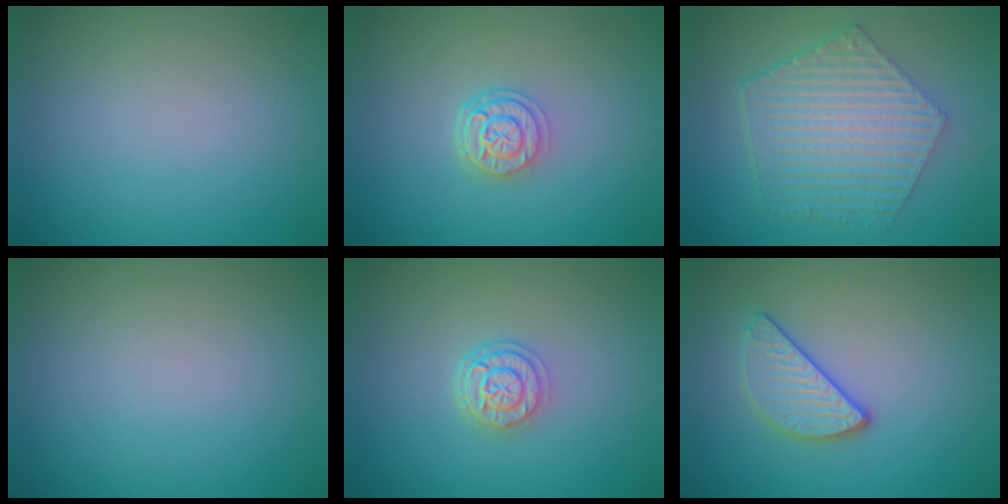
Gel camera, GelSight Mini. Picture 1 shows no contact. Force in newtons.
{"total": 2.6, "press": 2.1, "slide": 1.5}
{"total": 6.7, "press": 4.9, "slide": 4.6}
{"total": 0.0}
{"total": 2.7, "press": 2.2, "slide": 1.6}
{"total": 3.0, "press": 2.6, "slide": 1.3}